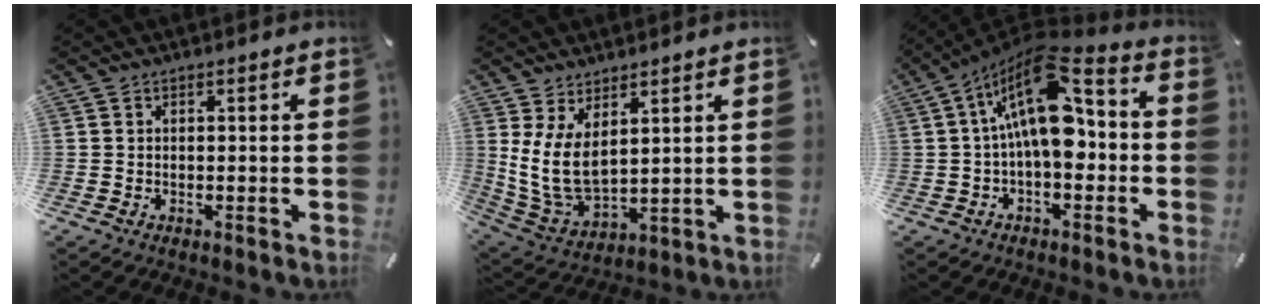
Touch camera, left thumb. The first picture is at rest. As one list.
[{"total": 9.8, "force": [3.7, 5.5, 7.2], "torque": [-0.174, -0.023, 0.076]}, {"total": 19.2, "force": [2.8, 9.4, 16.5], "torque": [-0.291, -0.020, 0.043]}]